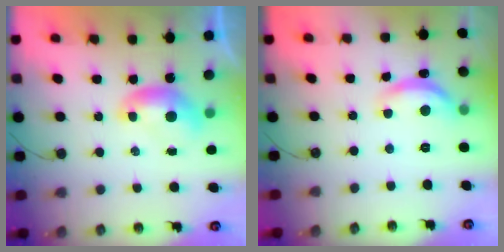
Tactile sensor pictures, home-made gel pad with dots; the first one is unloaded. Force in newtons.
{"total": 5.7, "press": 5.6, "slide": 0.6}